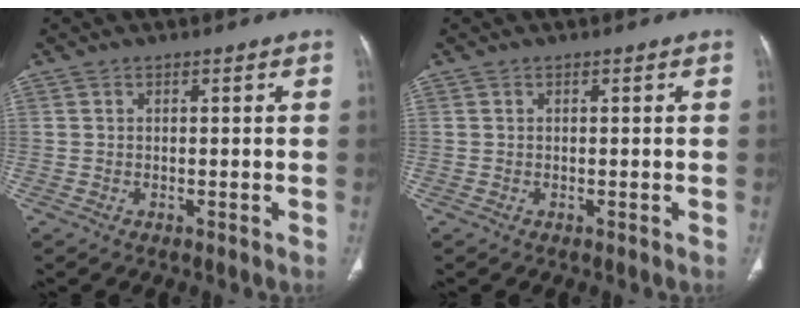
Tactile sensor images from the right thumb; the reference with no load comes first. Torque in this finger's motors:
{"motor_torque": [-0.01, 0.01, -0.05, -0.03, 0.09]}